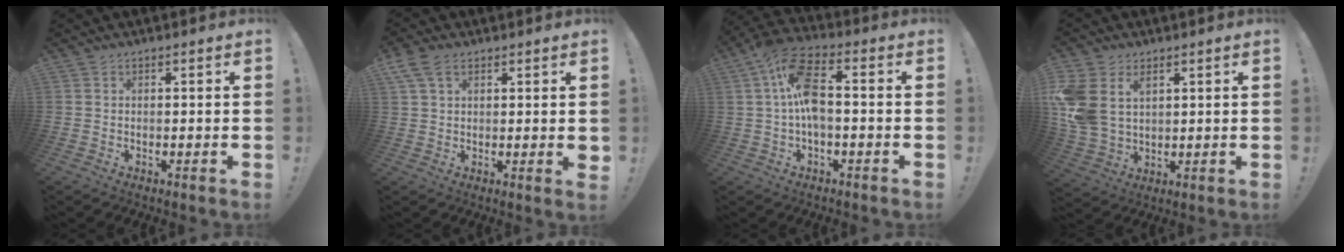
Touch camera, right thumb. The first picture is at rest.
{"total": 6.3, "force": [3.1, 3.4, 4.3], "torque": [-0.070, 0.000, 0.062]}
{"total": 12.6, "force": [0.1, 5.8, 11.2], "torque": [-0.209, 0.006, 0.002]}
{"total": 11.3, "force": [4.2, 8.4, 6.4], "torque": [-0.131, -0.022, 0.085]}